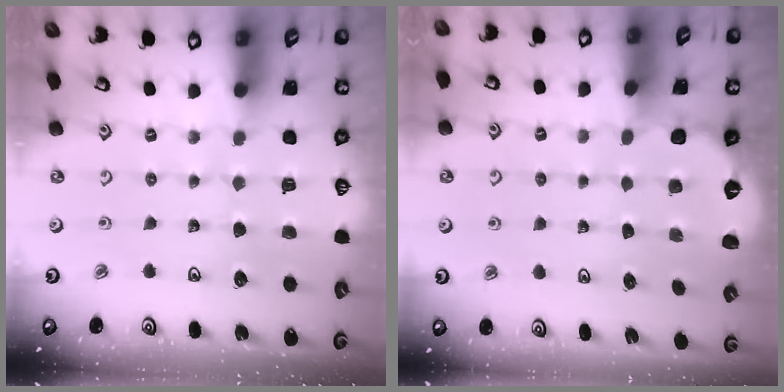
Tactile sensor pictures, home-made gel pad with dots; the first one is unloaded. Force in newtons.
{"total": 2.0, "press": 0.6, "slide": 1.9}